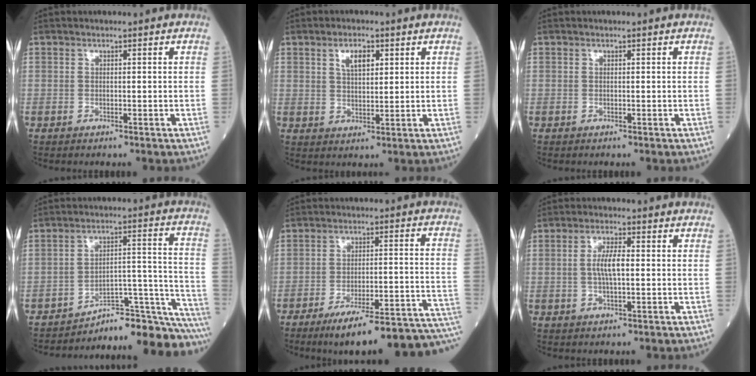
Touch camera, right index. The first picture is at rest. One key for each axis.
{"total": 4.0, "fx": 1.9, "fy": 1.6, "fz": 3.2, "tx": -0.060, "ty": 0.003, "tz": 0.034}
{"total": 0.0}
{"total": 17.7, "fx": -17.3, "fy": 0.5, "fz": 3.6, "tx": -0.001, "ty": 0.063, "tz": -0.235}
{"total": 19.5, "fx": -15.7, "fy": 1.2, "fz": 11.5, "tx": -0.098, "ty": 0.024, "tz": -0.219}
{"total": 4.5, "fx": 0.0, "fy": 1.0, "fz": 4.3, "tx": -0.092, "ty": 0.005, "tz": 0.000}